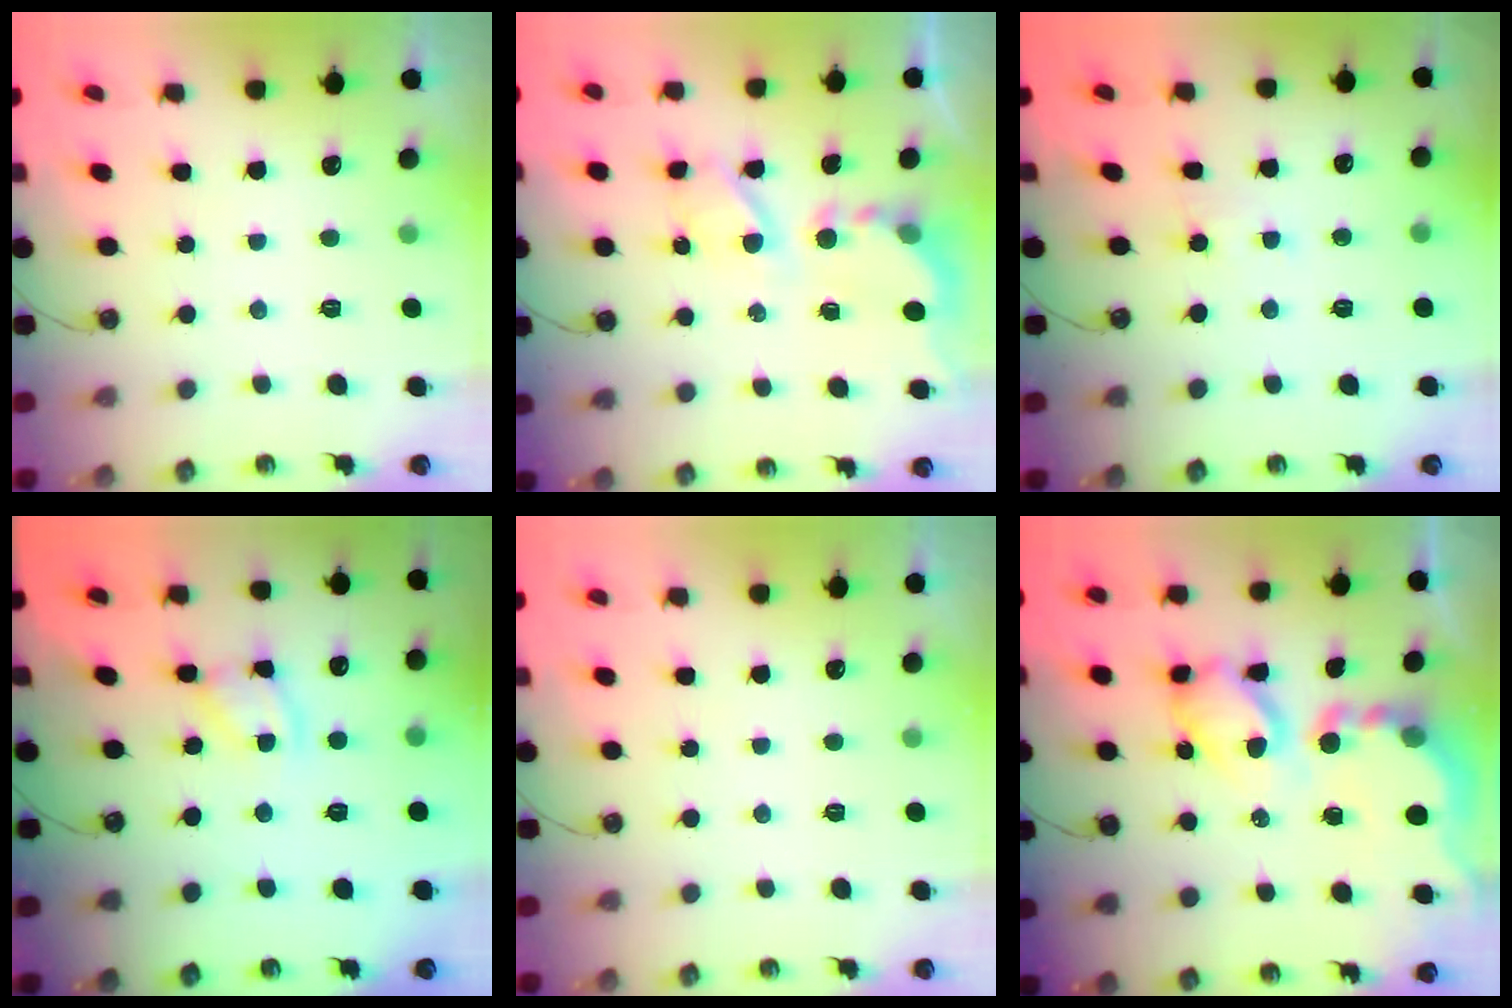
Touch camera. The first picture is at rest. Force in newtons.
{"total": 7.2, "press": 7.2, "slide": 0.6}
{"total": 5.7, "press": 5.7, "slide": 0.6}
{"total": 7.2, "press": 7.2, "slide": 0.5}
{"total": 0.0}
{"total": 14.3, "press": 14.3, "slide": 1.3}